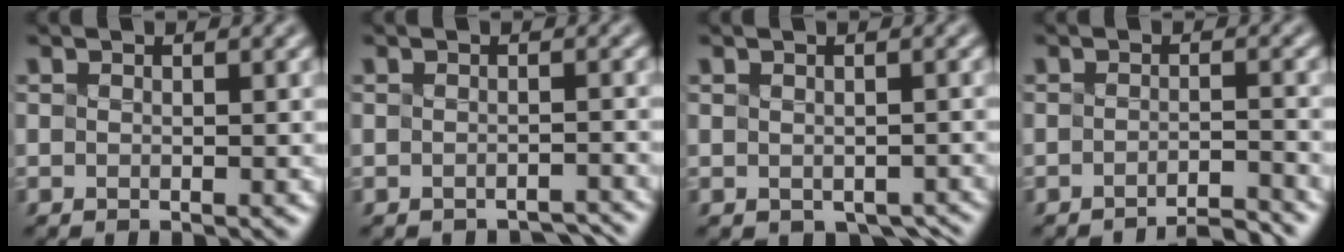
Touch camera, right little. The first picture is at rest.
{"total": 1.6, "force": [-1.5, 0.2, 0.1], "torque": [0.001, 0.000, -0.019]}
{"total": 2.7, "force": [-1.4, 1.6, 1.6], "torque": [-0.015, -0.015, -0.010]}
{"total": 3.3, "force": [-3.0, 0.4, 1.3], "torque": [-0.009, 0.005, -0.049]}